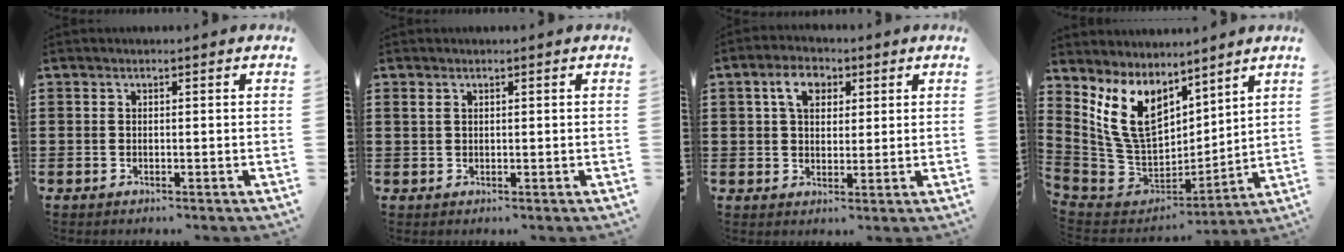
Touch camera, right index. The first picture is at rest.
{"total": 0.8, "force": [0.4, 0.5, 0.5], "torque": [-0.013, 0.002, 0.008]}
{"total": 4.9, "force": [1.9, 3.3, 3.1], "torque": [-0.059, 0.008, 0.028]}
{"total": 11.7, "force": [5.7, 7.3, 7.1], "torque": [-0.182, -0.018, 0.112]}